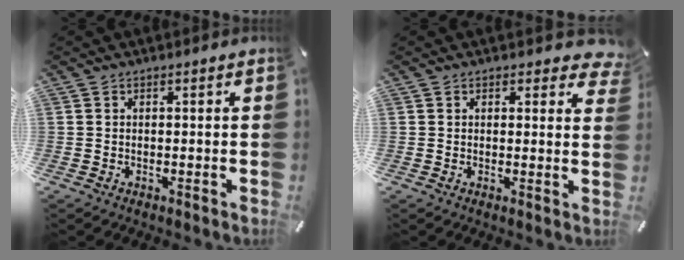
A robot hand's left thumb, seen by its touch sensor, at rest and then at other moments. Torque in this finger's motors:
{"motor_torque": [0.37, -0.39, -0.08, 0.01, -0.01]}